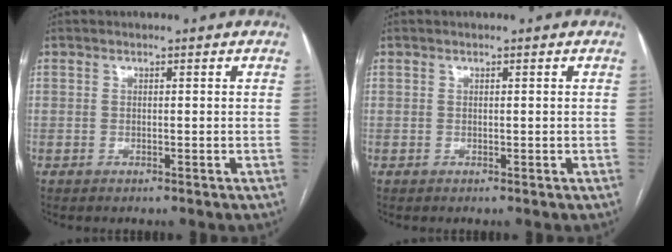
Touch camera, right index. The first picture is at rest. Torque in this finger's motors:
{"motor_torque": [0.02, -0.02, 0.00, 0.00]}